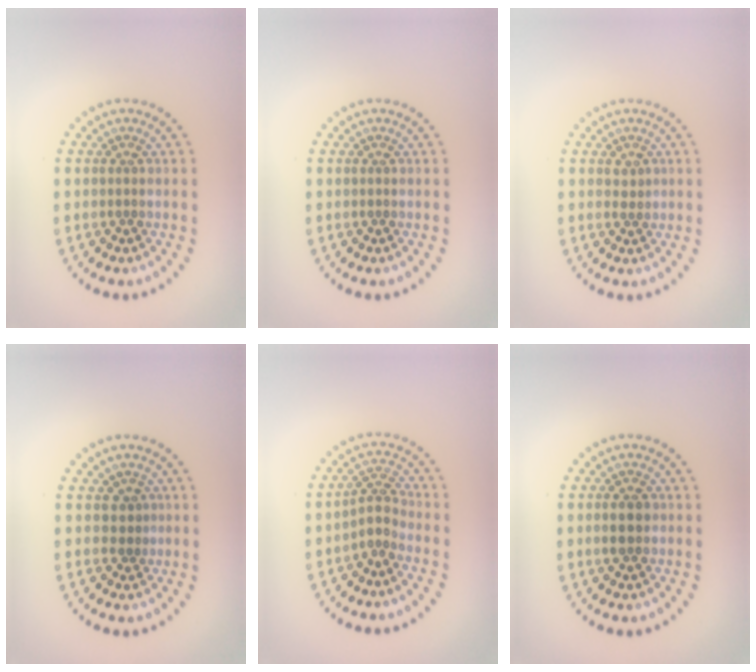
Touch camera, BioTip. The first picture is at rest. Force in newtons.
{"total": 0.0}
{"total": 1.0, "press": 0.9, "slide": 0.3}
{"total": 1.3, "press": 1.0, "slide": 0.8}
{"total": 2.2, "press": 1.7, "slide": 1.3}
{"total": 2.2, "press": 2.2, "slide": 0.1}